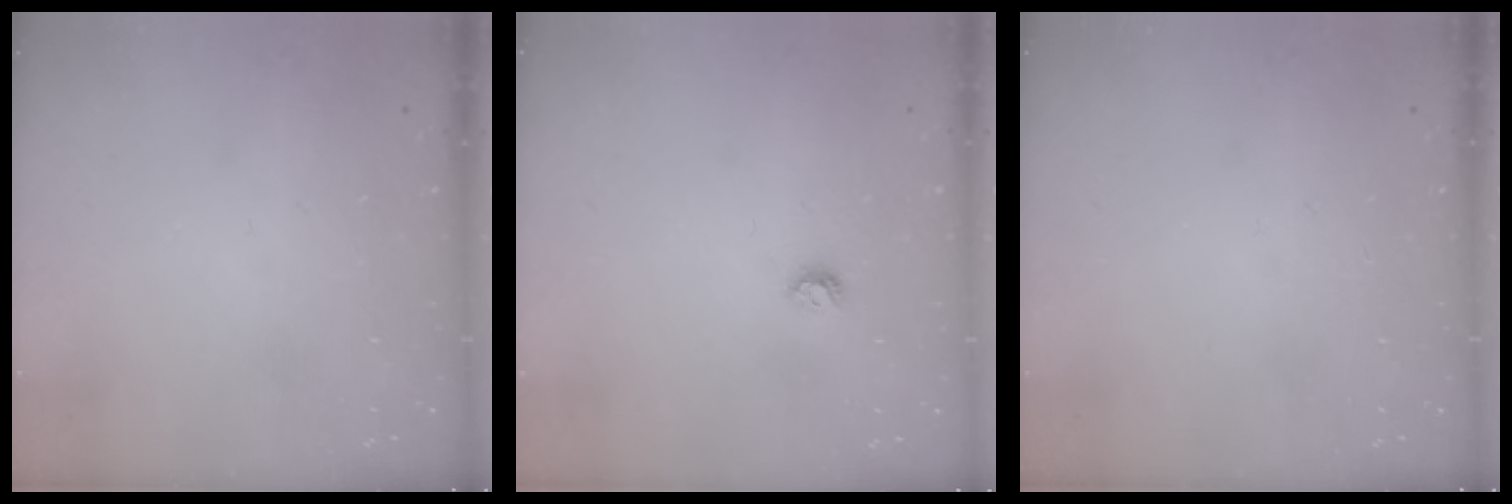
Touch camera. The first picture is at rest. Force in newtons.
{"total": 4.4, "press": 4.4, "slide": 0.7}
{"total": 0.0}